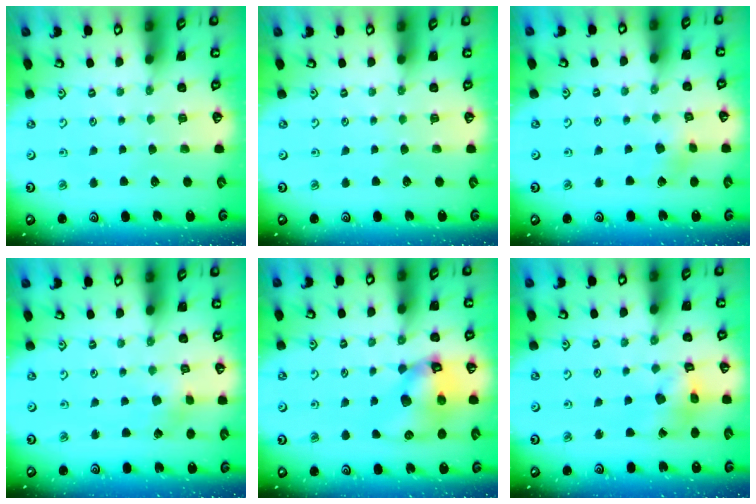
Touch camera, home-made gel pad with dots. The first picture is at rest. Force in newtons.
{"total": 0.0}
{"total": 2.8, "press": 2.7, "slide": 0.8}
{"total": 2.1, "press": 2.1, "slide": 0.1}
{"total": 11.7, "press": 11.6, "slide": 1.6}
{"total": 9.7, "press": 9.7, "slide": 1.0}